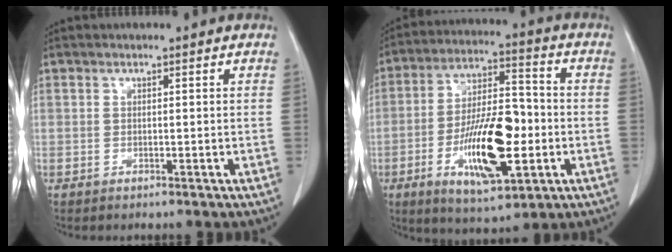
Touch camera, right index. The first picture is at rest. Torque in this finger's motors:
{"motor_torque": [2.14, 0.00, 0.50, 0.12]}